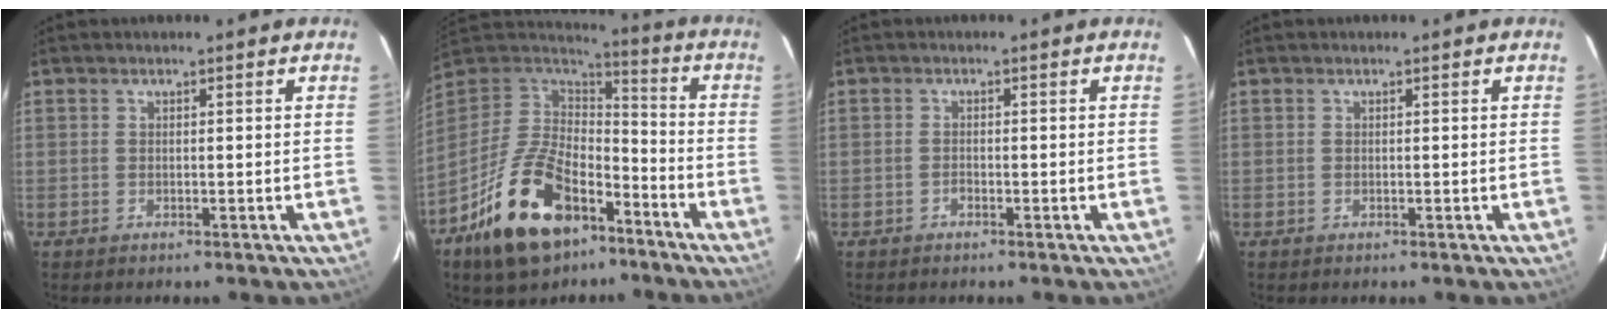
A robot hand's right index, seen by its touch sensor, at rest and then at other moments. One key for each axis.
{"total": 21.2, "fx": -11.8, "fy": 11.8, "fz": 13.2, "tx": -0.277, "ty": -0.001, "tz": -0.195}
{"total": 0.9, "fx": -0.7, "fy": 0.5, "fz": 0.4, "tx": -0.006, "ty": 0.002, "tz": -0.013}
{"total": 0.0}